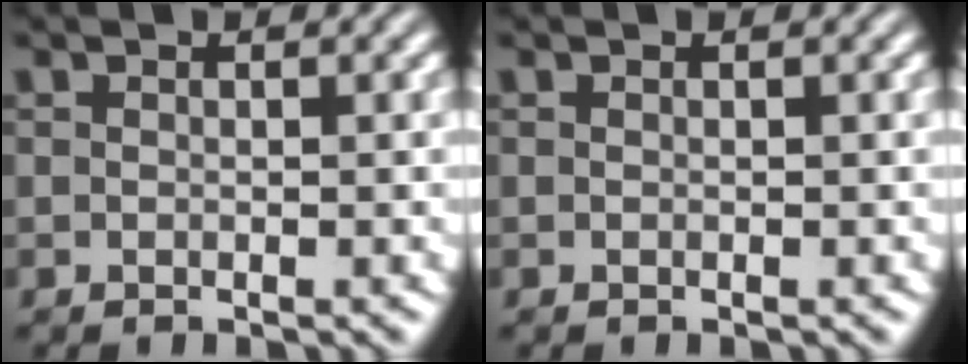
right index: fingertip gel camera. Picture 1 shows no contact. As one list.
[{"total": 0.0}]